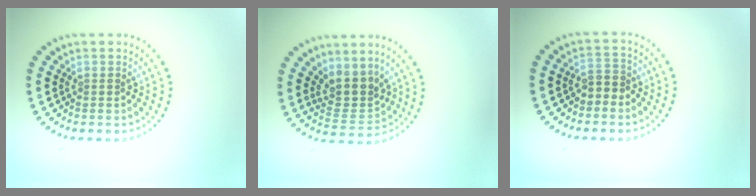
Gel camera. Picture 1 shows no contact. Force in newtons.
{"total": 3.3, "press": 2.5, "slide": 2.2}
{"total": 1.7, "press": 1.5, "slide": 0.8}